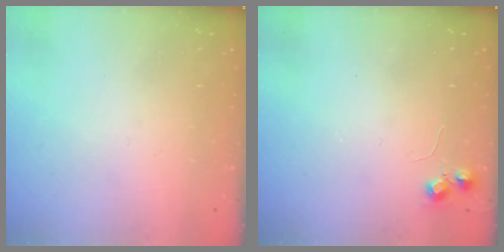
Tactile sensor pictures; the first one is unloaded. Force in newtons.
{"total": 5.9, "press": 5.8, "slide": 0.8}